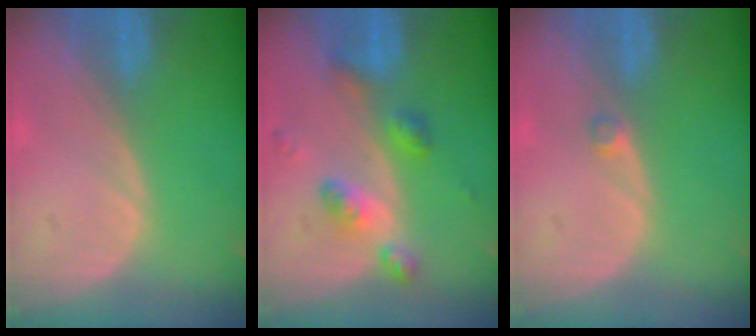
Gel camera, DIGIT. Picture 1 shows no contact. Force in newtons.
{"total": 6.1, "press": 5.4, "slide": 2.9}
{"total": 1.1, "press": 1.0, "slide": 0.6}